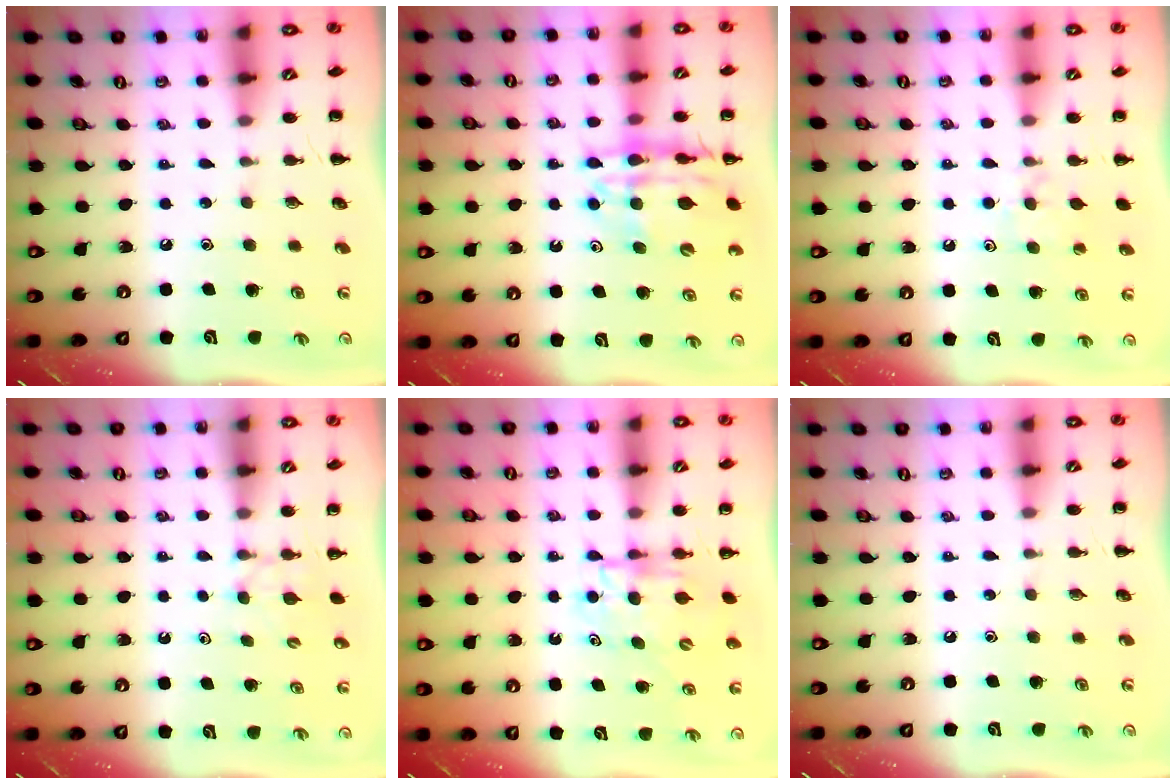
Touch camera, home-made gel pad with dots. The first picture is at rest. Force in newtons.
{"total": 15.0, "press": 14.6, "slide": 3.6}
{"total": 6.2, "press": 5.9, "slide": 1.9}
{"total": 2.6, "press": 2.4, "slide": 1.1}
{"total": 5.3, "press": 5.3, "slide": 0.2}
{"total": 0.0}